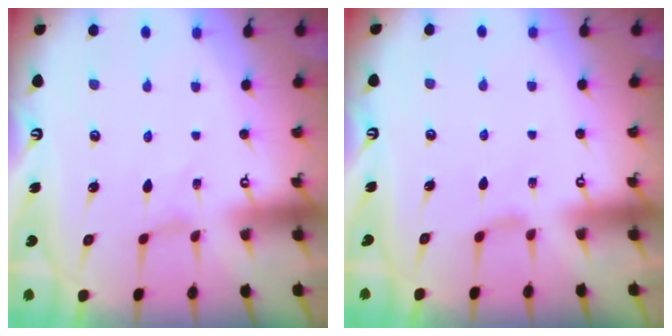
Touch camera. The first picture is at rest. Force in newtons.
{"total": 2.4, "press": 2.3, "slide": 0.6}